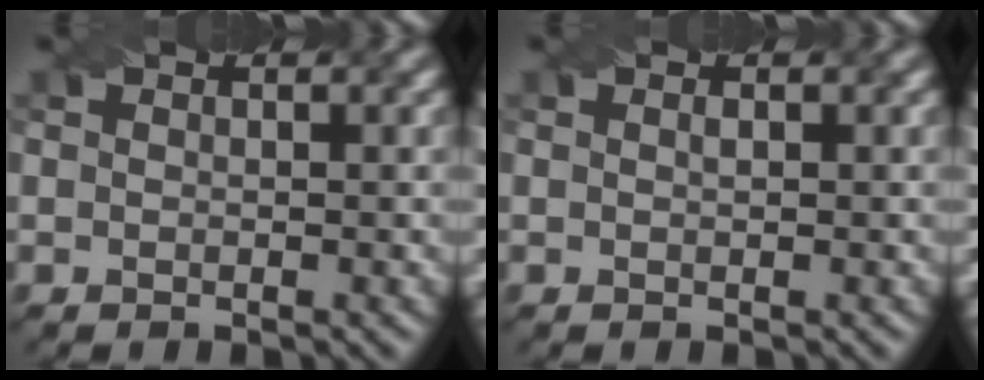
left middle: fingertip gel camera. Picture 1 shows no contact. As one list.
[{"total": 0.0}]